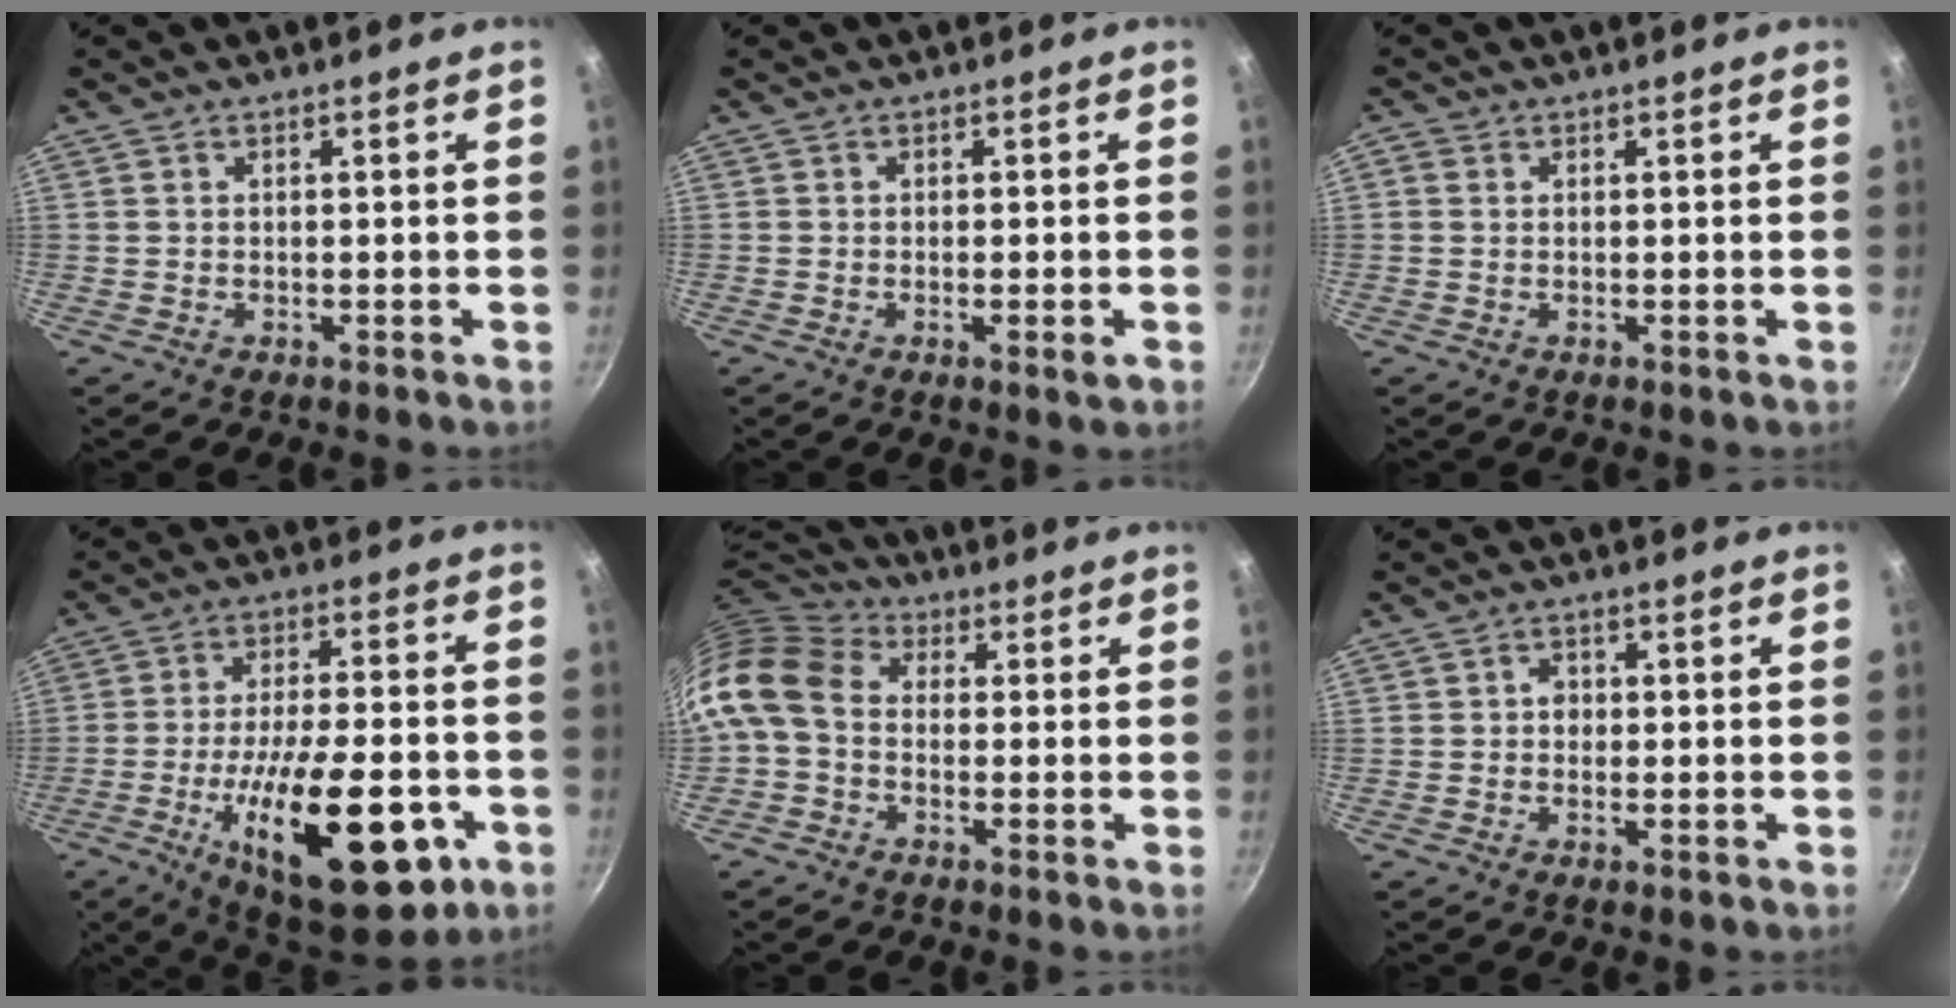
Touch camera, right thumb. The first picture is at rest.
{"total": 2.2, "force": [-0.8, 0.4, 2.1], "torque": [-0.041, -0.002, -0.016]}
{"total": 1.1, "force": [0.2, 1.0, 0.5], "torque": [-0.011, 0.002, 0.000]}
{"total": 24.9, "force": [-8.7, 9.8, 21.1], "torque": [-0.299, 0.015, -0.124]}
{"total": 12.4, "force": [-0.6, 9.3, 8.1], "torque": [-0.162, 0.035, -0.031]}
{"total": 2.2, "force": [-0.1, 1.8, 1.1], "torque": [-0.012, 0.000, -0.008]}